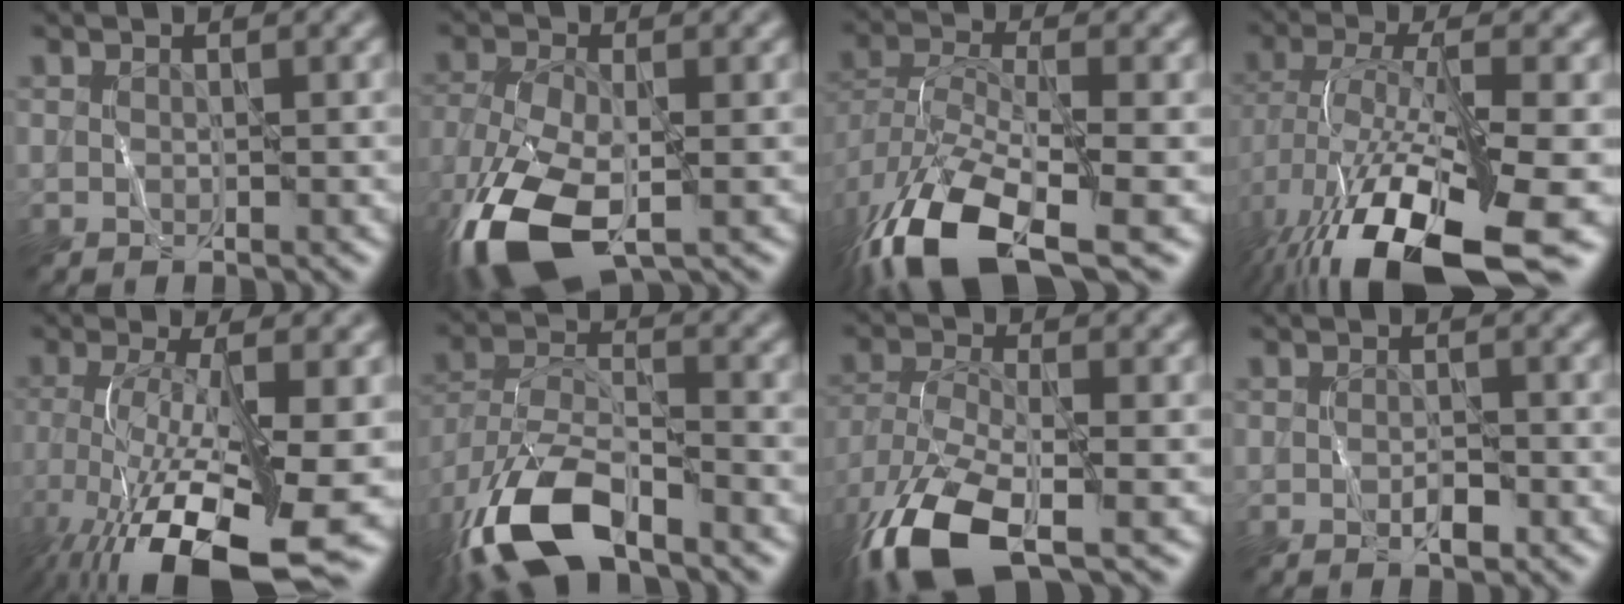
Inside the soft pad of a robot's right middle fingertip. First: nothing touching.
{"total": 10.5, "force": [-5.3, 4.6, 7.8], "torque": [-0.192, -0.038, -0.103]}
{"total": 11.8, "force": [-7.1, 4.8, 8.2], "torque": [-0.176, -0.027, -0.128]}
{"total": 16.0, "force": [-7.2, 5.8, 13.1], "torque": [-0.263, -0.040, -0.116]}
{"total": 12.8, "force": [-5.9, 3.5, 10.8], "torque": [-0.206, -0.027, -0.096]}
{"total": 10.7, "force": [-6.9, 4.1, 7.0], "torque": [-0.148, -0.007, -0.136]}
{"total": 9.8, "force": [-5.6, 3.7, 7.1], "torque": [-0.161, -0.022, -0.111]}
{"total": 1.4, "force": [-0.6, 0.5, 1.1], "torque": [-0.018, 0.002, -0.012]}